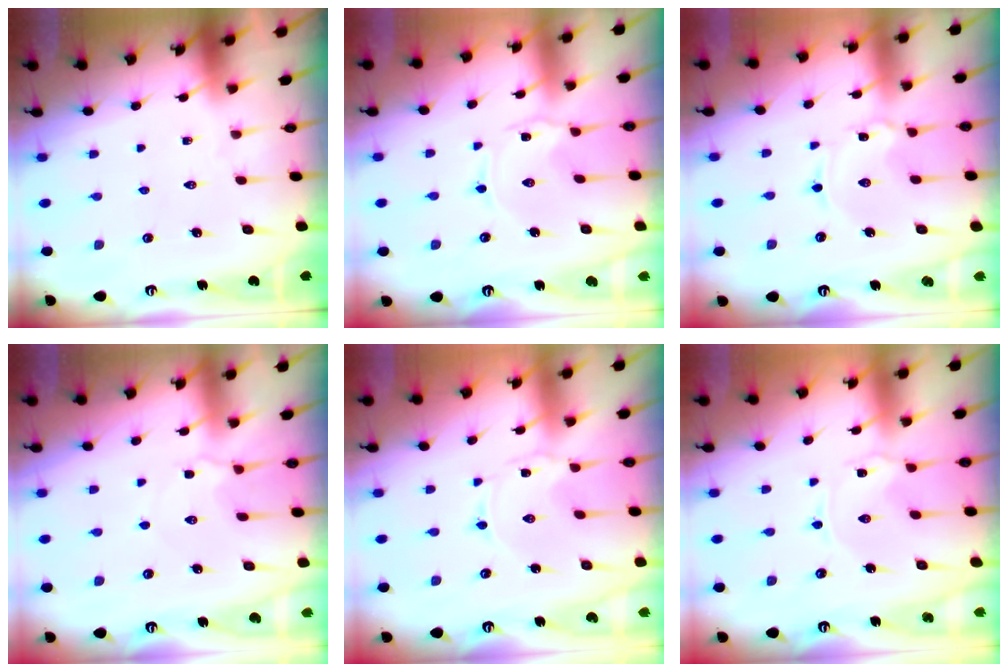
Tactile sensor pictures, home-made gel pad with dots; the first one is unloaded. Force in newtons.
{"total": 1.3, "press": 1.2, "slide": 0.2}
{"total": 1.6, "press": 1.6, "slide": 0.2}
{"total": 3.6, "press": 3.6, "slide": 0.7}
{"total": 0.0}
{"total": 0.0}